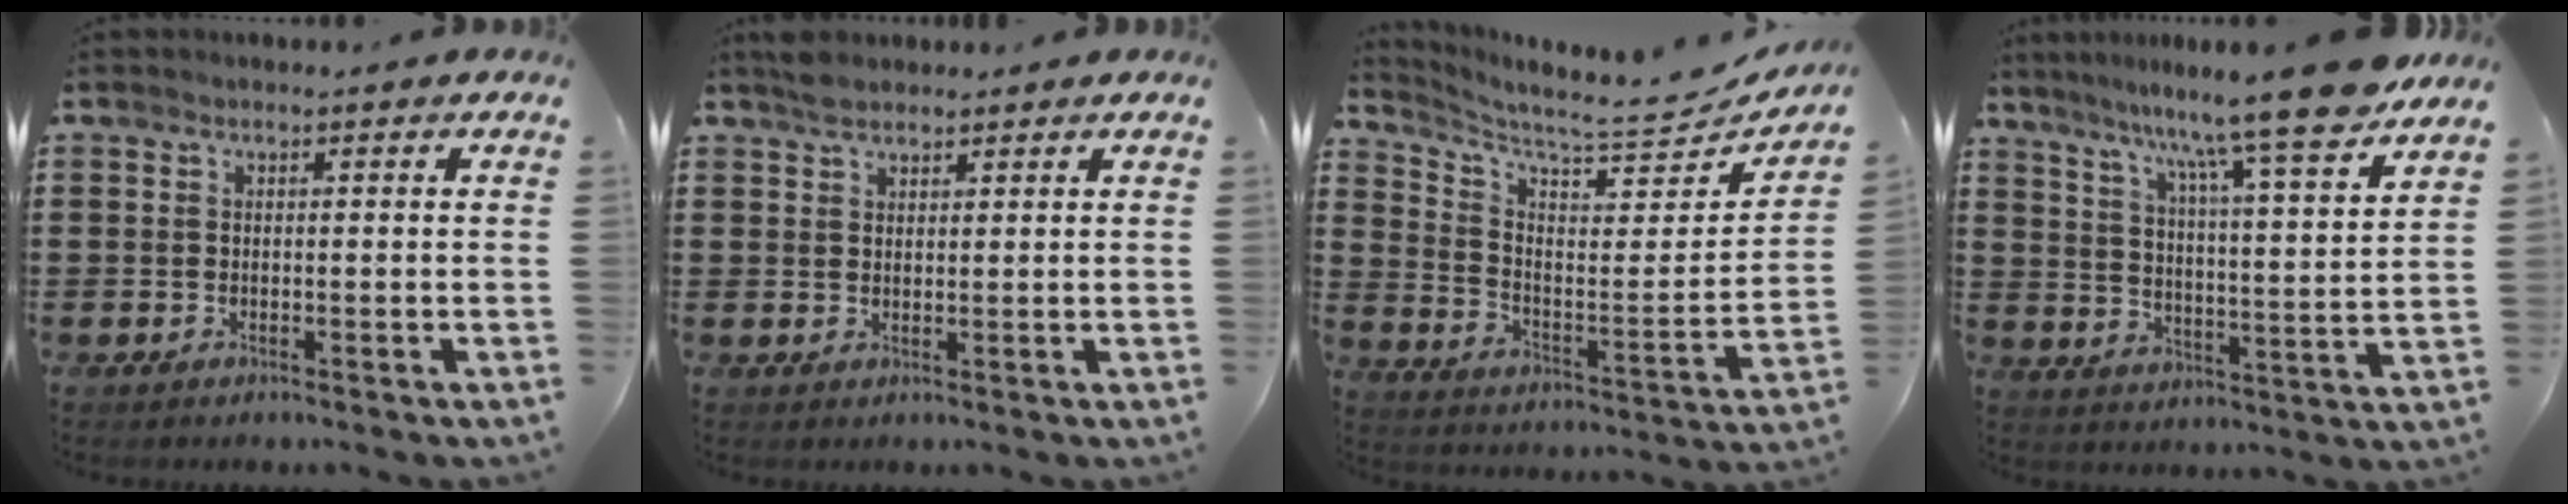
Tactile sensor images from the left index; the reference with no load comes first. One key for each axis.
{"total": 2.3, "fx": 2.1, "fy": 0.8, "fz": 0.7, "tx": -0.017, "ty": 0.003, "tz": 0.040}
{"total": 5.8, "fx": 5.3, "fy": 0.2, "fz": 2.3, "tx": -0.066, "ty": -0.055, "tz": 0.082}
{"total": 12.5, "fx": 10.8, "fy": -0.8, "fz": 6.4, "tx": -0.134, "ty": -0.068, "tz": 0.175}